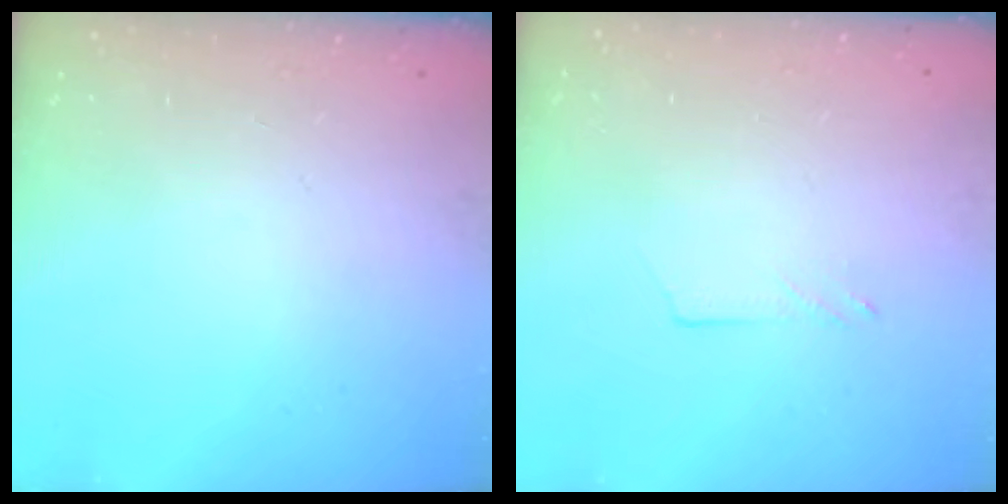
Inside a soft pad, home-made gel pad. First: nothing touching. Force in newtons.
{"total": 2.2, "press": 2.2, "slide": 0.2}